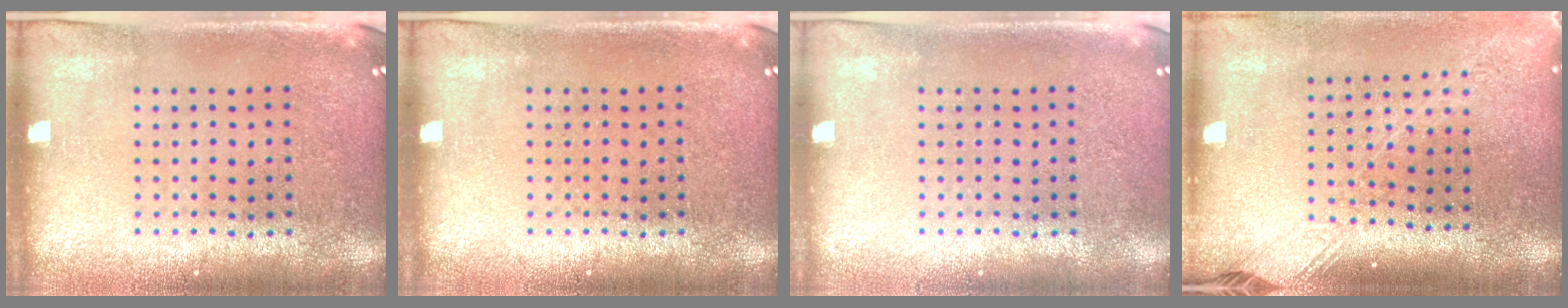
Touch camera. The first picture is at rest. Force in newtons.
{"total": 0.0}
{"total": 0.0}
{"total": 2.1, "press": 1.6, "slide": 1.4}